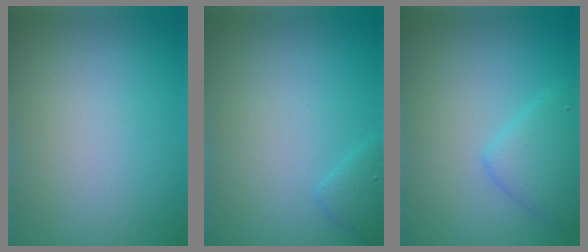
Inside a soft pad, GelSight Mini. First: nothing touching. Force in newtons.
{"total": 1.3, "press": 1.3, "slide": 0.2}
{"total": 2.8, "press": 2.8, "slide": 0.2}